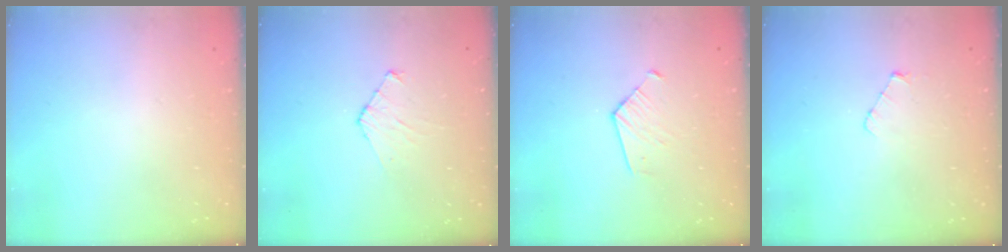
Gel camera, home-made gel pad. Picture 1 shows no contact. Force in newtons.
{"total": 4.6, "press": 4.6, "slide": 0.5}
{"total": 4.9, "press": 4.8, "slide": 0.5}
{"total": 3.4, "press": 3.4, "slide": 0.3}